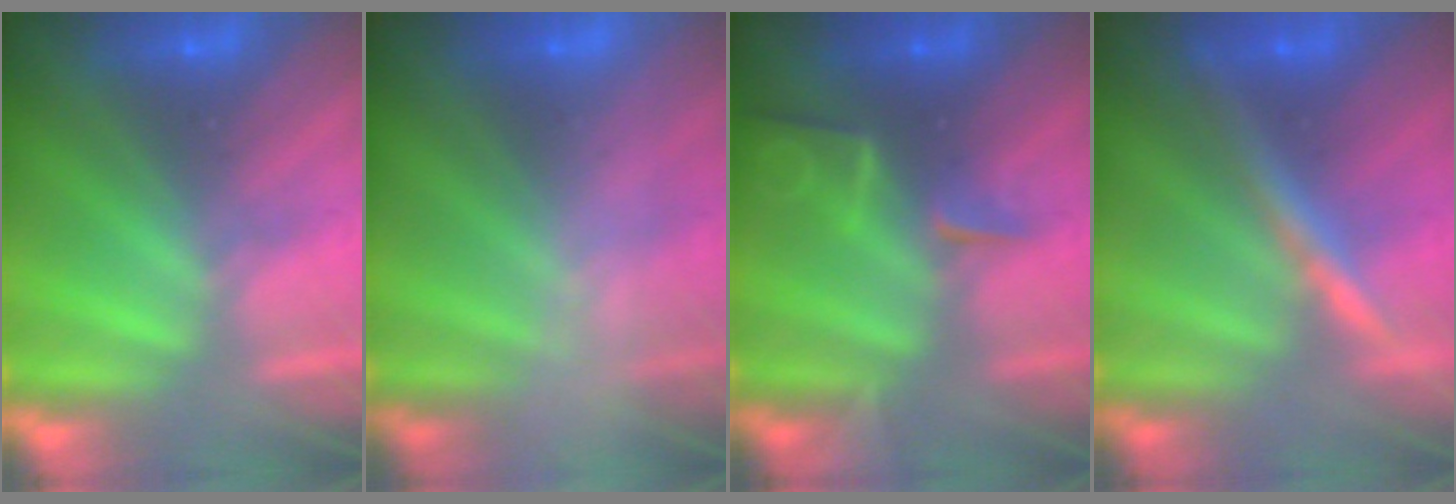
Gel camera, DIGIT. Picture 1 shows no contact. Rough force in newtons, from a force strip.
{"total": 2.8}
{"total": 2.0}
{"total": 2.5}